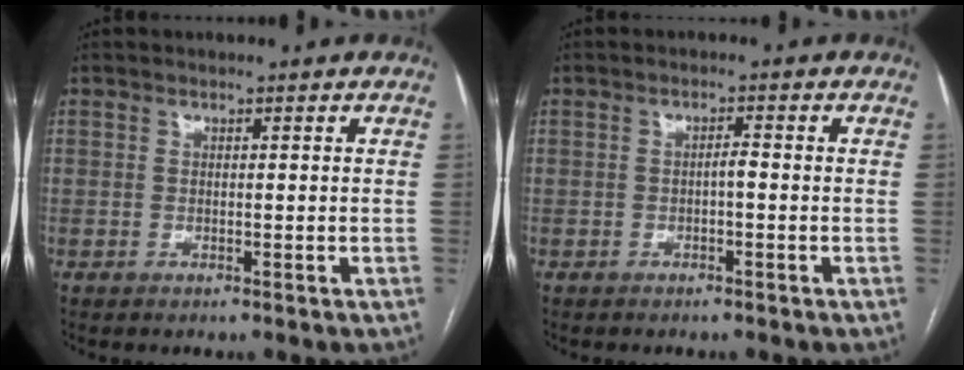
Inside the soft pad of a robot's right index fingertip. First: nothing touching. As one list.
[{"total": 1.4, "force": [-0.4, 0.3, 1.3], "torque": [-0.019, 0.004, -0.008]}]